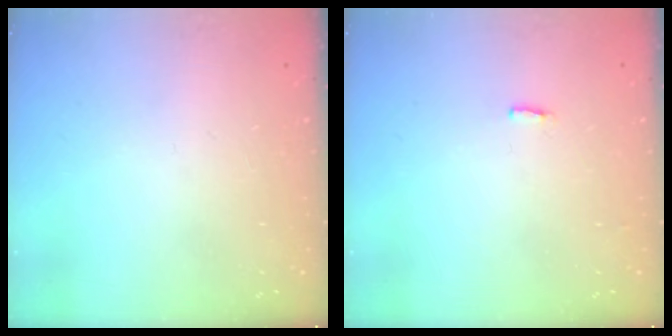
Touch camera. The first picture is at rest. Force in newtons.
{"total": 3.0, "press": 2.9, "slide": 0.5}